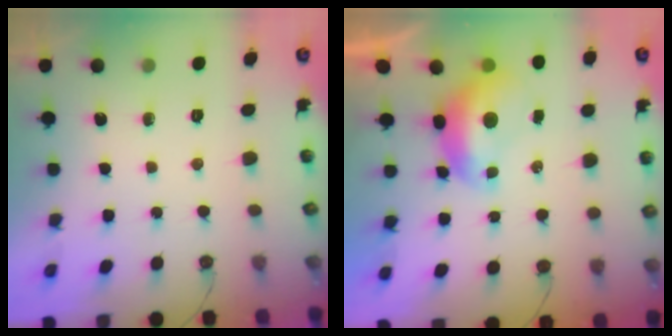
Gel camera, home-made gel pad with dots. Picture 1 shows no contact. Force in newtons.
{"total": 1.5, "press": 1.4, "slide": 0.7}